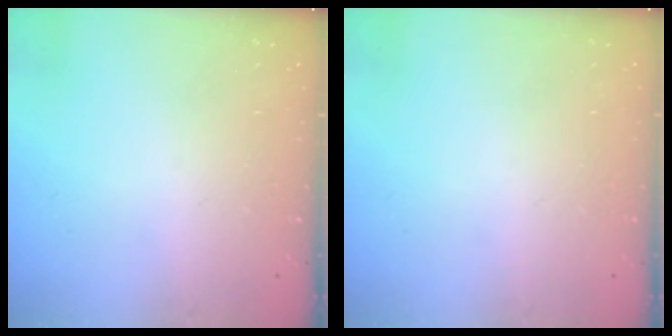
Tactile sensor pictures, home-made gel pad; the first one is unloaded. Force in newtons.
{"total": 0.0}